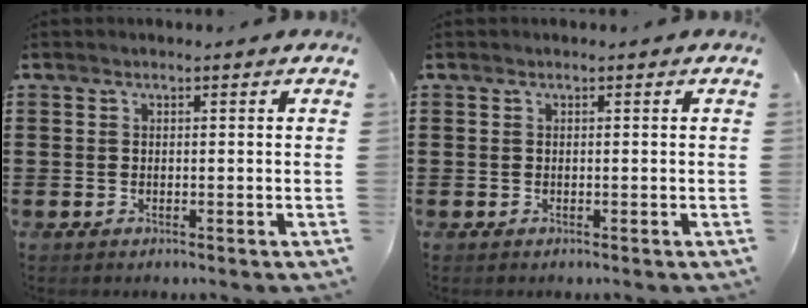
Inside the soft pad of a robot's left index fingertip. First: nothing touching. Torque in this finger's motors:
{"motor_torque": [0.00, 0.00, 0.00, 0.00]}